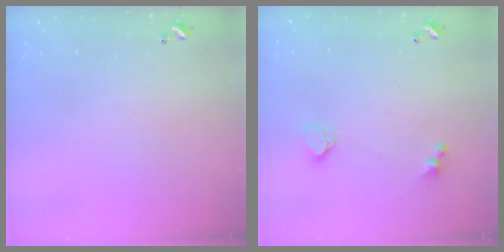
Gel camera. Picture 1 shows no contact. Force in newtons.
{"total": 3.8, "press": 3.7, "slide": 0.2}